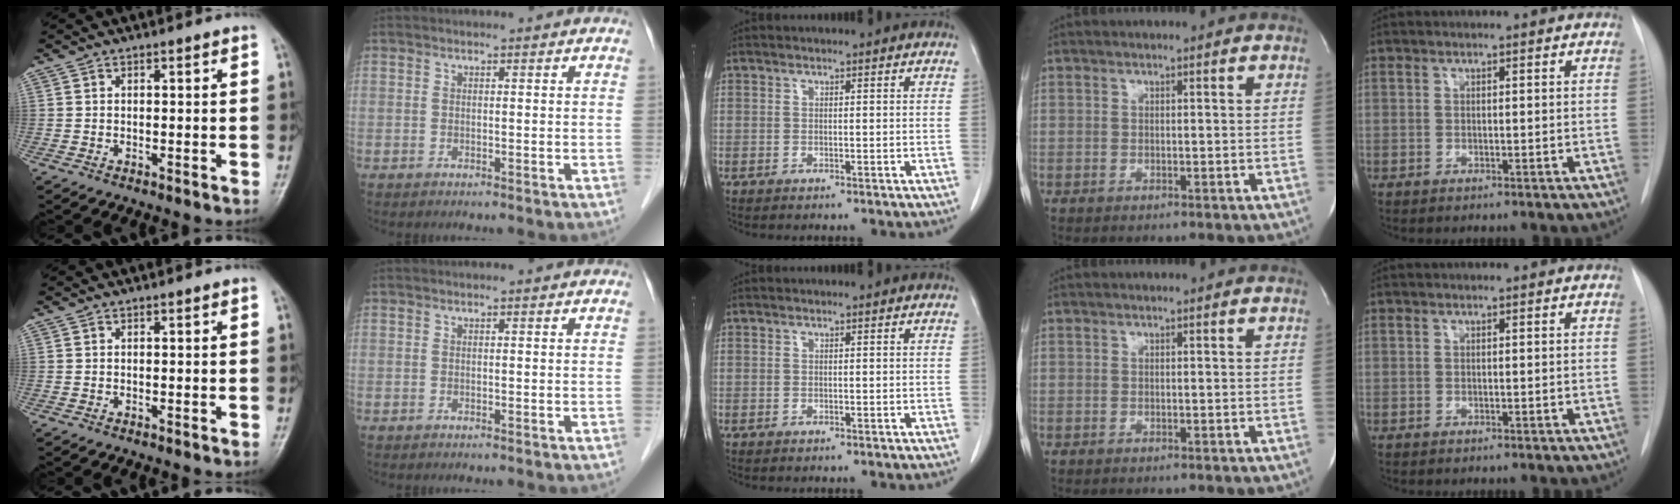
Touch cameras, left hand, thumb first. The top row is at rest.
{}